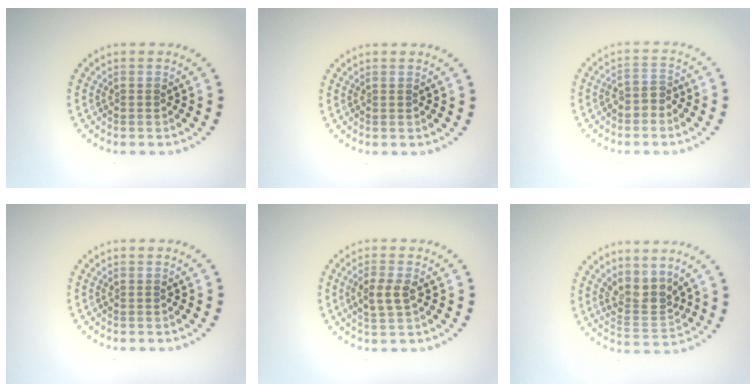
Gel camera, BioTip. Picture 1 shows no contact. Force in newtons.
{"total": 0.0}
{"total": 1.7, "press": 1.5, "slide": 0.7}
{"total": 0.0}
{"total": 2.6, "press": 2.5, "slide": 0.5}
{"total": 3.3, "press": 2.6, "slide": 2.0}